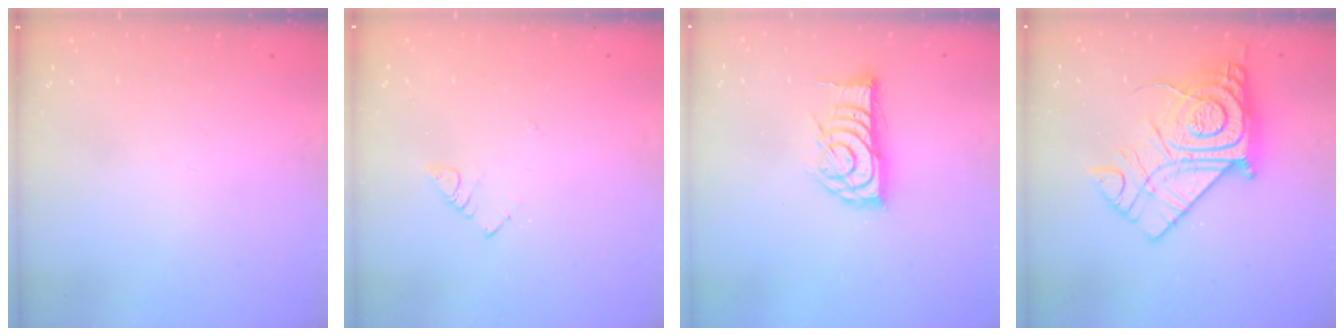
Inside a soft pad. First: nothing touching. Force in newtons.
{"total": 3.0, "press": 2.9, "slide": 0.4}
{"total": 13.1, "press": 13.1, "slide": 0.5}
{"total": 21.8, "press": 21.8, "slide": 2.0}